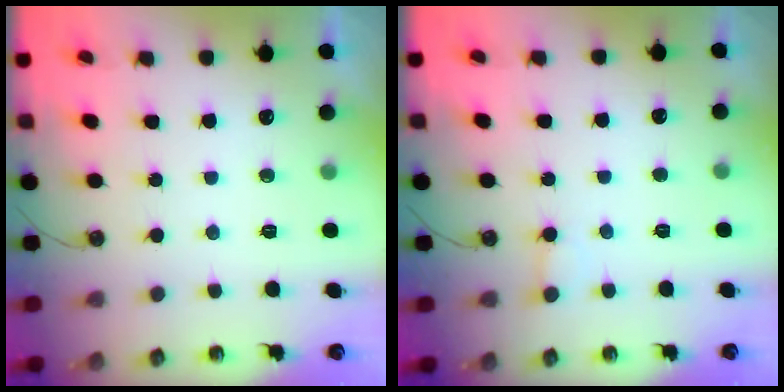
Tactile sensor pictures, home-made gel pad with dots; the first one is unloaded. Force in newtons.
{"total": 1.9, "press": 1.9, "slide": 0.2}